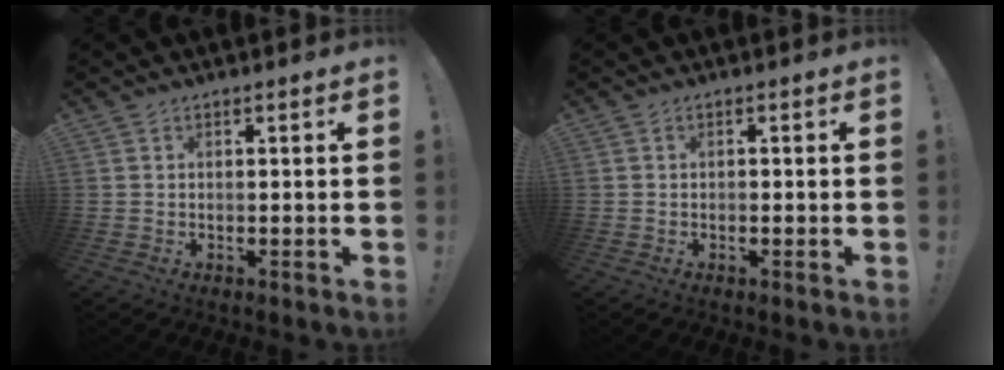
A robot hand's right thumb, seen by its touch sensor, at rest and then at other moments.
{"total": 0.7, "force": [-0.6, 0.2, 0.1], "torque": [-0.002, 0.001, -0.012]}